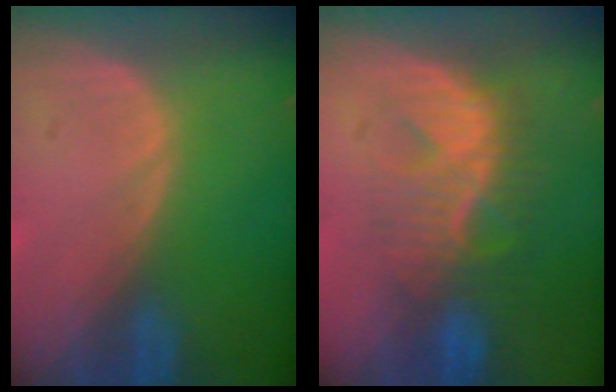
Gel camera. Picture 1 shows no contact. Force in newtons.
{"total": 8.0, "press": 7.9, "slide": 1.3}